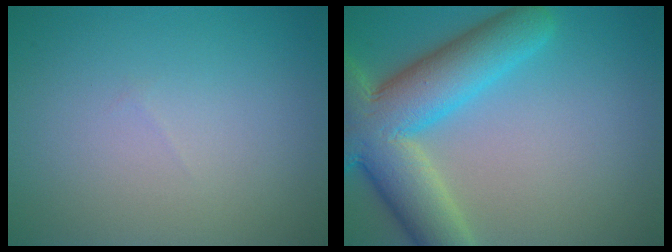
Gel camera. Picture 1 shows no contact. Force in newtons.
{"total": 10.2, "press": 10.2, "slide": 0.6}